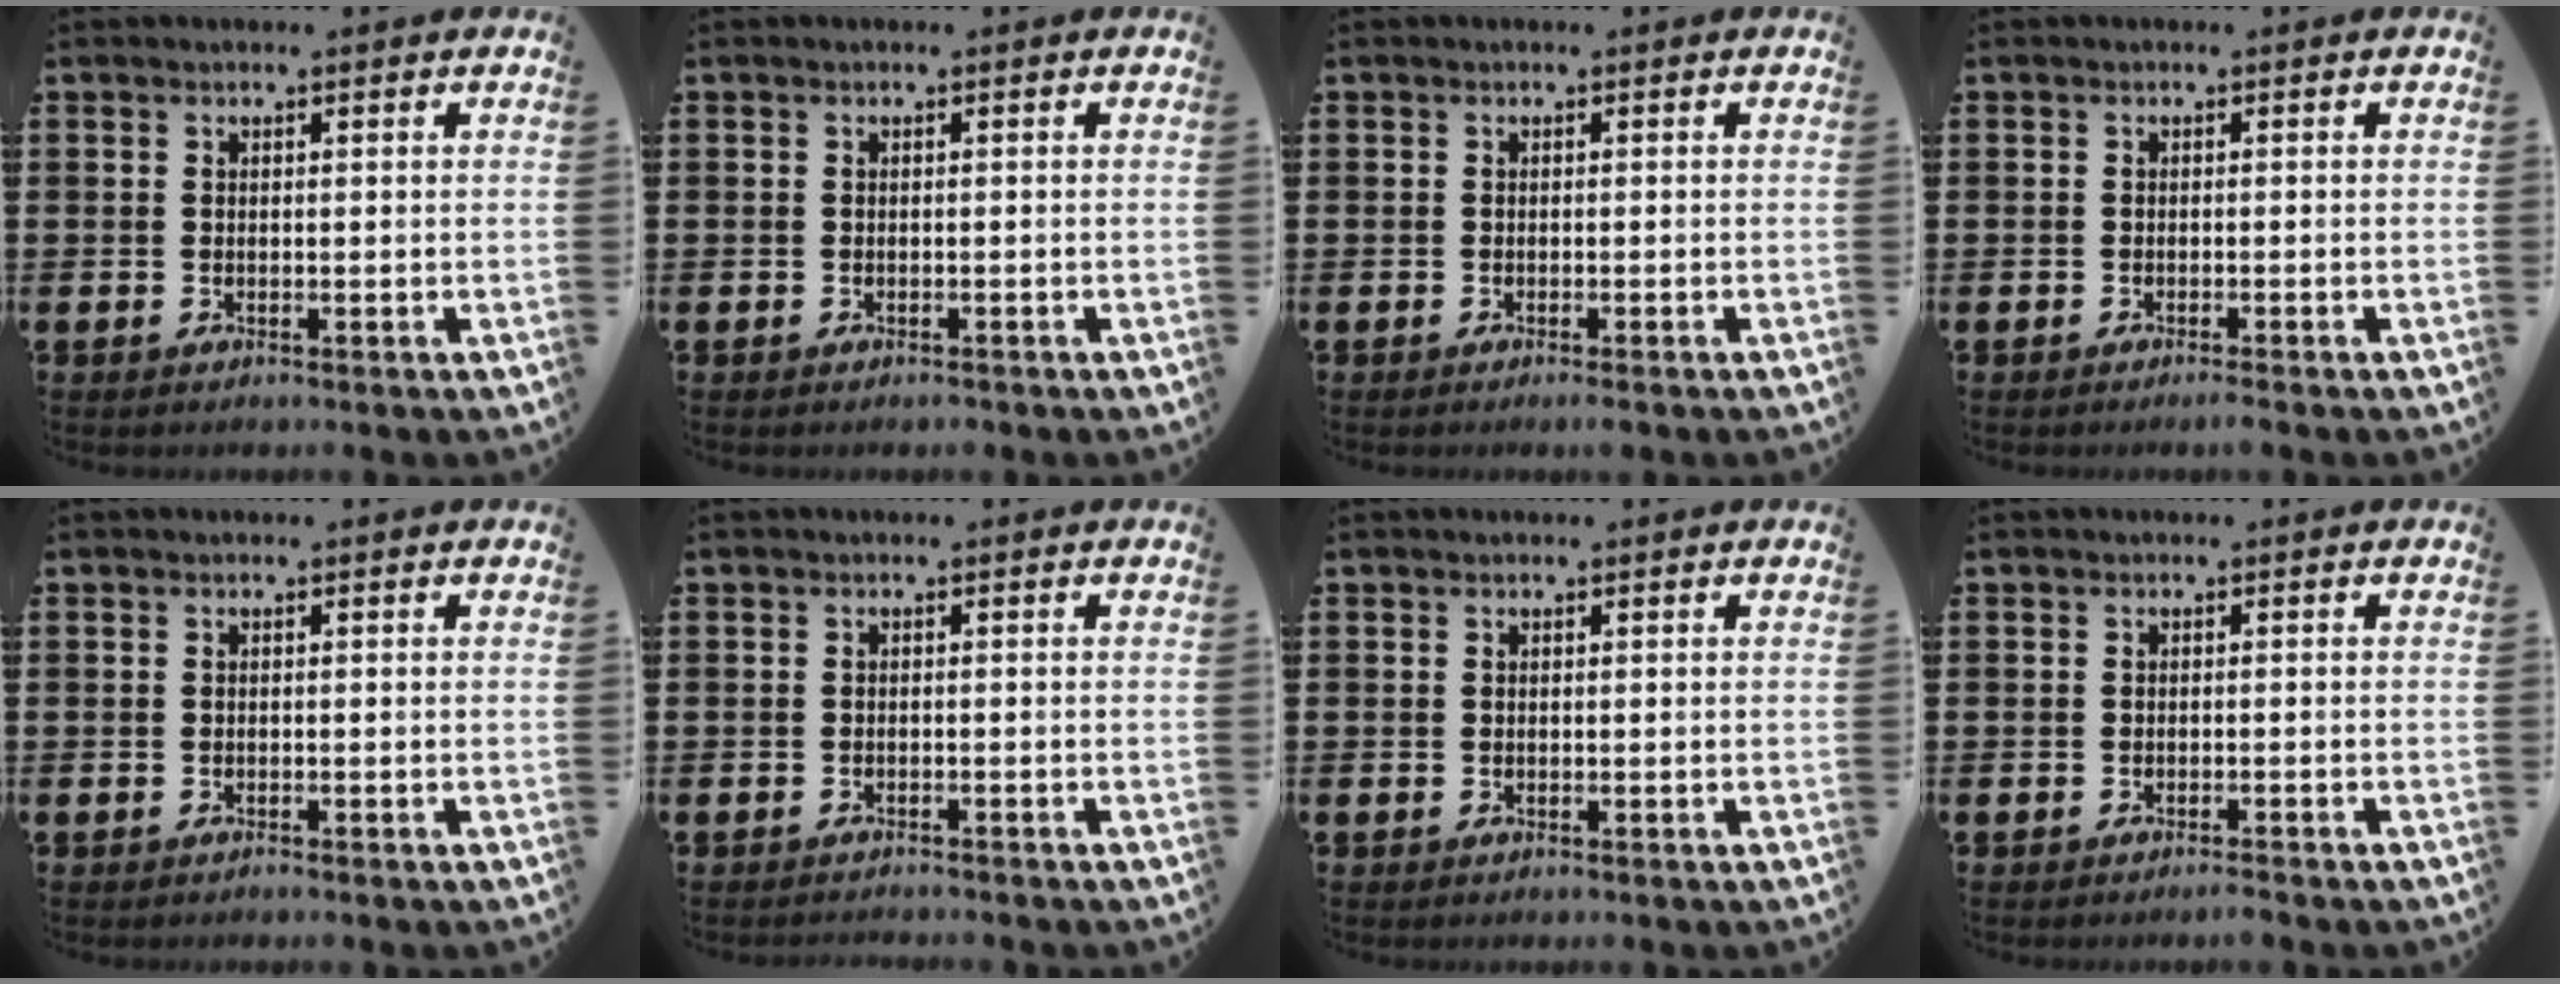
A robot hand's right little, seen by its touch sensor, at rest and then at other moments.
{"total": 0.0}
{"total": 0.7, "force": [-0.4, 0.0, 0.5], "torque": [-0.009, -0.002, -0.009]}
{"total": 0.8, "force": [-0.6, -0.1, 0.5], "torque": [-0.006, -0.003, -0.011]}
{"total": 0.0}
{"total": 0.6, "force": [-0.6, -0.1, -0.1], "torque": [0.001, -0.001, -0.013]}
{"total": 0.0}
{"total": 0.8, "force": [-0.8, -0.1, 0.3], "torque": [-0.005, -0.002, -0.015]}